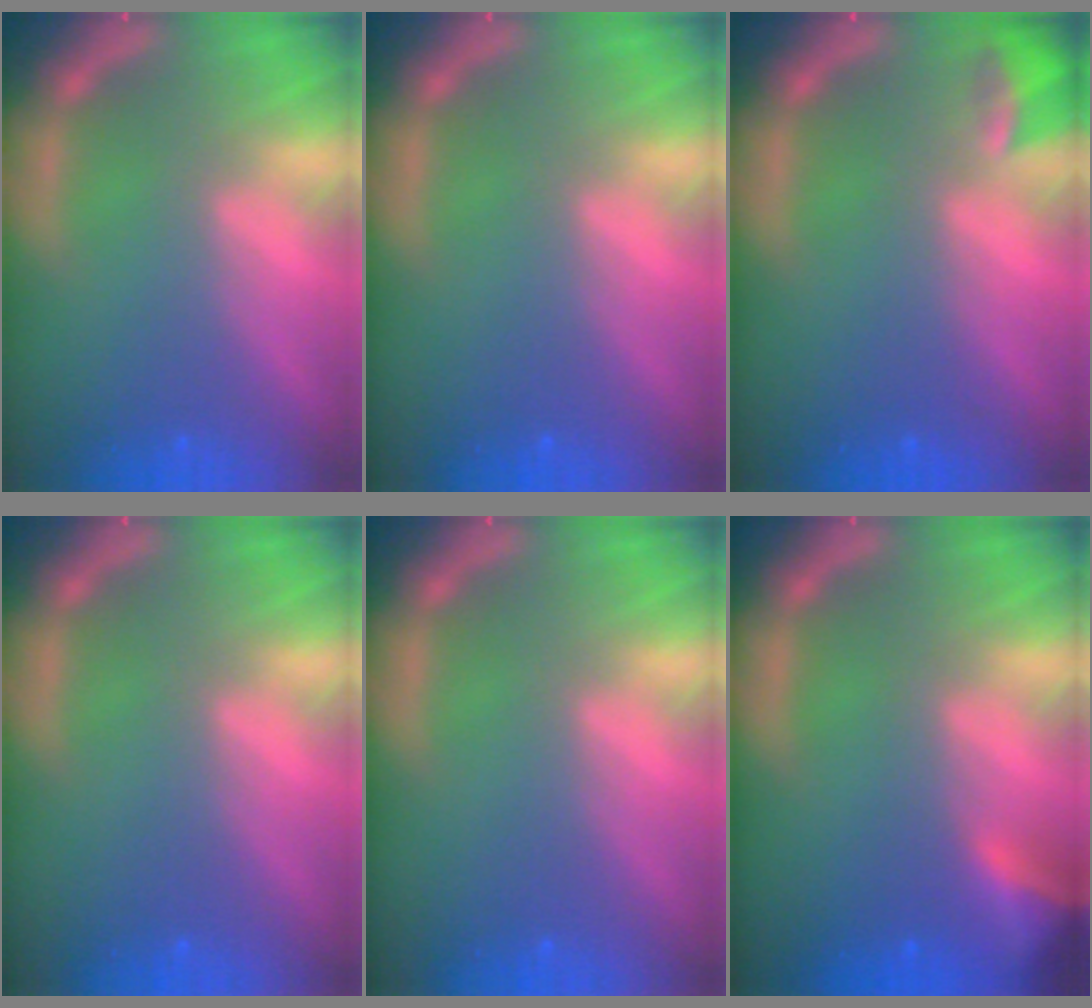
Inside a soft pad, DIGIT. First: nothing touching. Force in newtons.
{"total": 0.0}
{"total": 2.4}
{"total": 0.0}
{"total": 0.0}
{"total": 3.9}